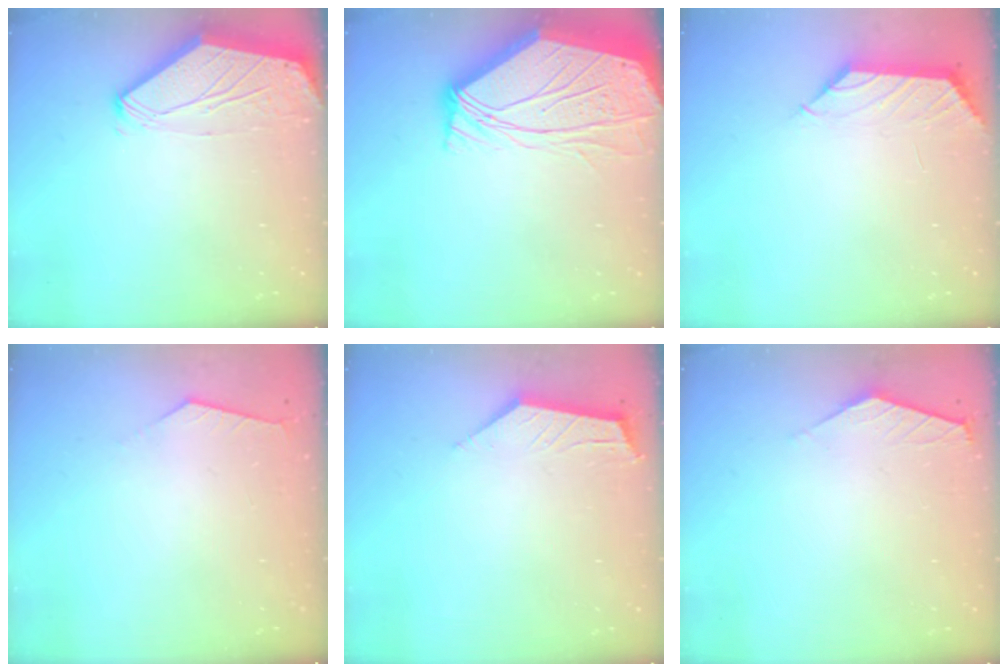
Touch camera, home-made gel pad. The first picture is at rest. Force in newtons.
{"total": 10.7, "press": 10.6, "slide": 1.2}
{"total": 1.5, "press": 1.3, "slide": 0.6}
{"total": 2.9, "press": 2.9, "slide": 0.5}
{"total": 3.7, "press": 3.6, "slide": 0.5}
{"total": 1.5, "press": 1.4, "slide": 0.4}